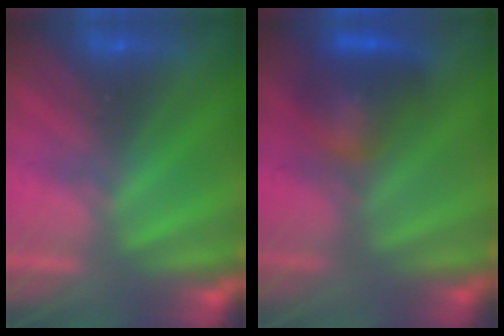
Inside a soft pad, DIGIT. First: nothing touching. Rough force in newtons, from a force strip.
{"total": 6.0}